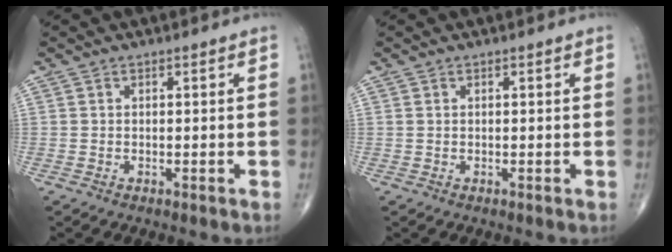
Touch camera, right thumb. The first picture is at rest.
{"total": 0.0}